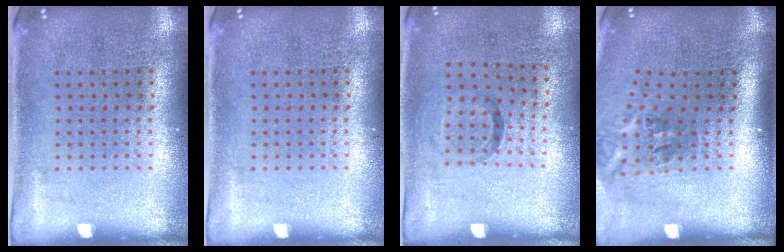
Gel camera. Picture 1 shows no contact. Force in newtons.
{"total": 0.0}
{"total": 0.9, "press": 0.6, "slide": 0.8}
{"total": 2.3, "press": 1.4, "slide": 1.8}